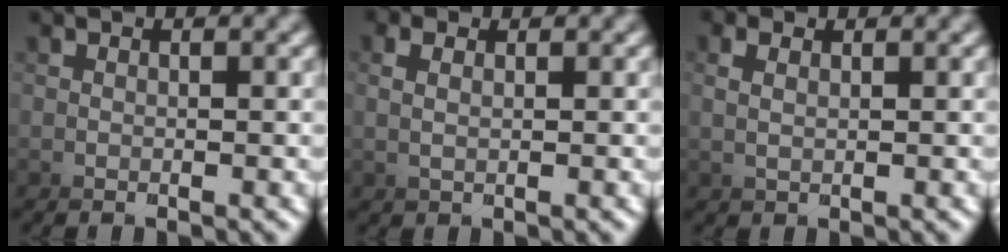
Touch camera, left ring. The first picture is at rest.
{"total": 2.7, "force": [-0.4, -2.5, -1.0], "torque": [0.028, 0.013, -0.011]}
{"total": 2.4, "force": [-0.1, -2.2, -0.9], "torque": [0.027, 0.012, -0.007]}